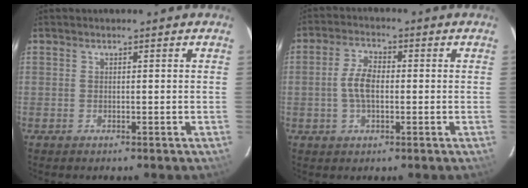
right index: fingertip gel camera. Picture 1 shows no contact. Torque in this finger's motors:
{"motor_torque": [0.52, 0.11, 0.34, 0.07]}